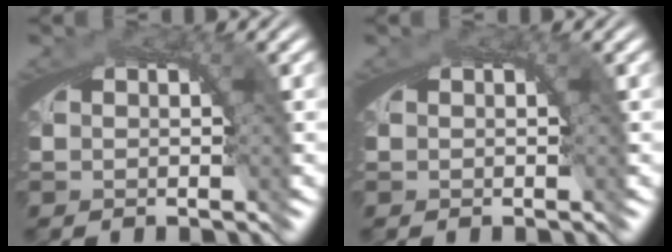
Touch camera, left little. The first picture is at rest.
{"total": 0.0}